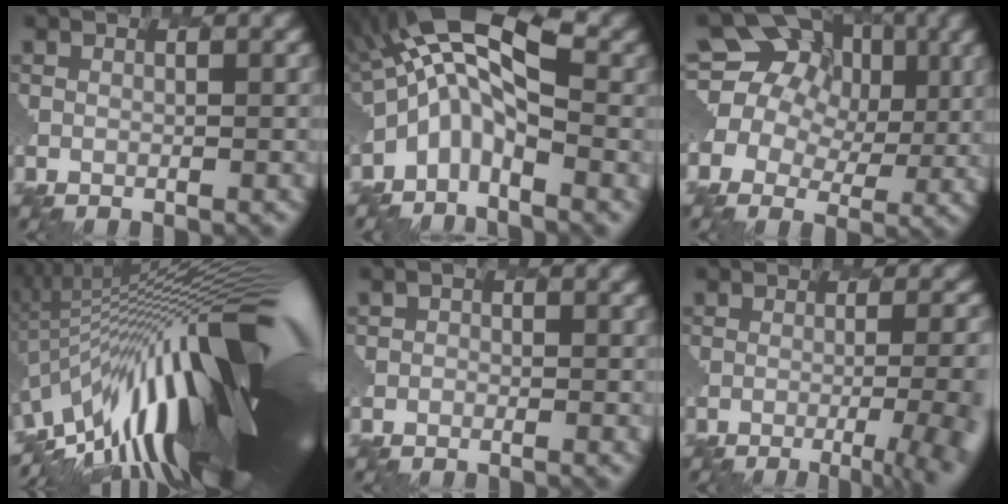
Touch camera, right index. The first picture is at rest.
{"total": 6.9, "force": [-1.0, 2.4, 6.4], "torque": [-0.137, 0.022, -0.046]}
{"total": 11.5, "force": [3.9, 9.9, 4.4], "torque": [-0.122, 0.044, 0.032]}
{"total": 16.7, "force": [-2.8, 6.1, 15.3], "torque": [-0.211, 0.016, -0.075]}
{"total": 0.7, "force": [-0.5, 0.0, -0.5], "torque": [0.002, 0.005, -0.010]}
{"total": 8.7, "force": [-3.8, 2.8, 7.3], "torque": [-0.077, 0.000, -0.049]}